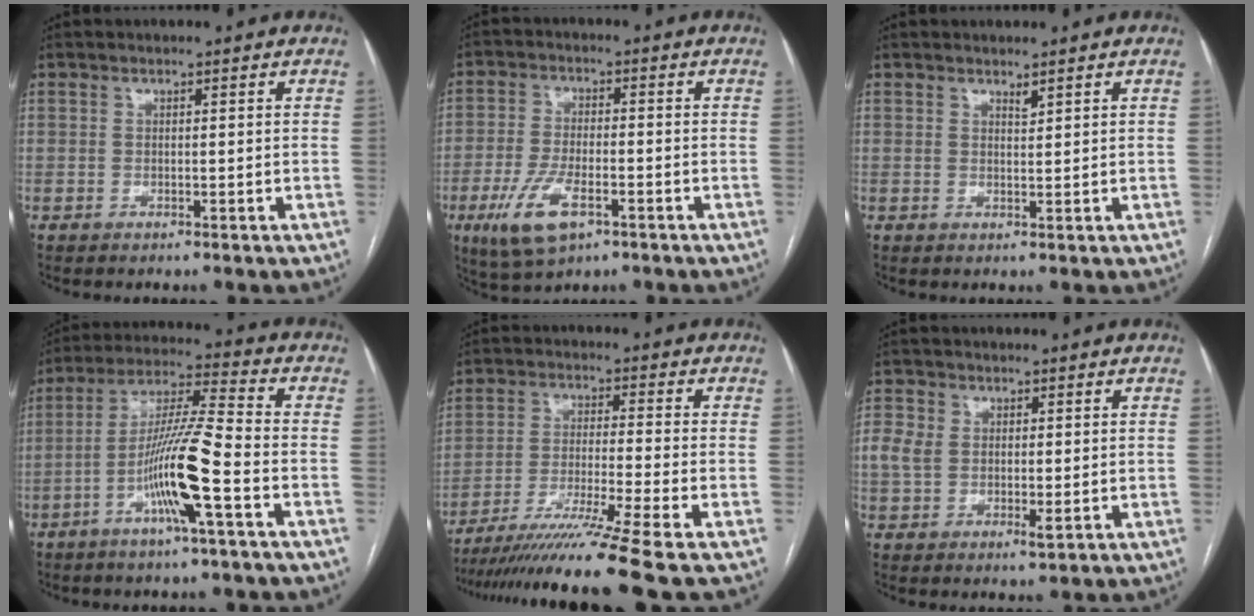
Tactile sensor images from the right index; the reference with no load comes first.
{"total": 9.1, "force": [-4.3, 3.6, 7.1], "torque": [-0.151, -0.011, -0.072]}
{"total": 0.9, "force": [0.8, 0.1, 0.4], "torque": [-0.009, -0.006, 0.015]}
{"total": 12.2, "force": [-4.5, -0.2, 11.4], "torque": [-0.217, 0.005, -0.087]}
{"total": 13.9, "force": [-11.2, -3.6, 7.4], "torque": [-0.115, -0.040, -0.186]}
{"total": 5.3, "force": [0.4, 3.8, 3.7], "torque": [-0.075, 0.003, 0.012]}